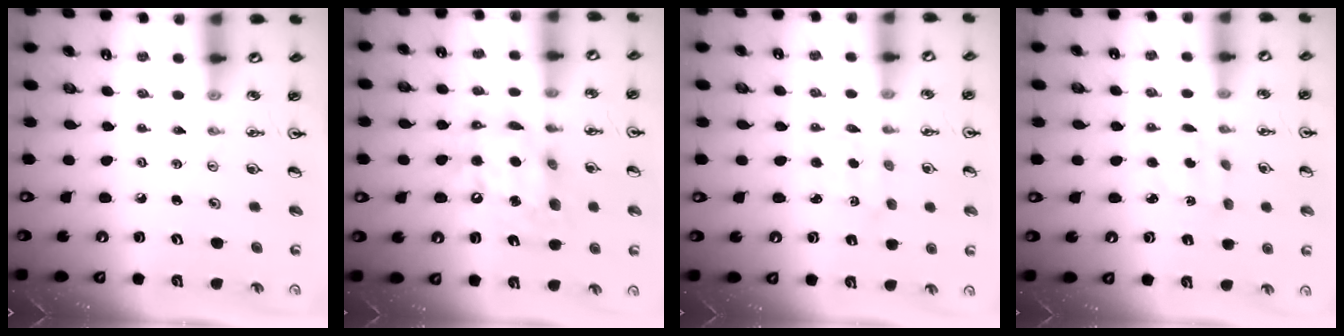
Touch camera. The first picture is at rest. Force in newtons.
{"total": 14.0, "press": 13.9, "slide": 1.6}
{"total": 2.8, "press": 2.7, "slide": 0.6}
{"total": 2.4, "press": 2.3, "slide": 0.5}